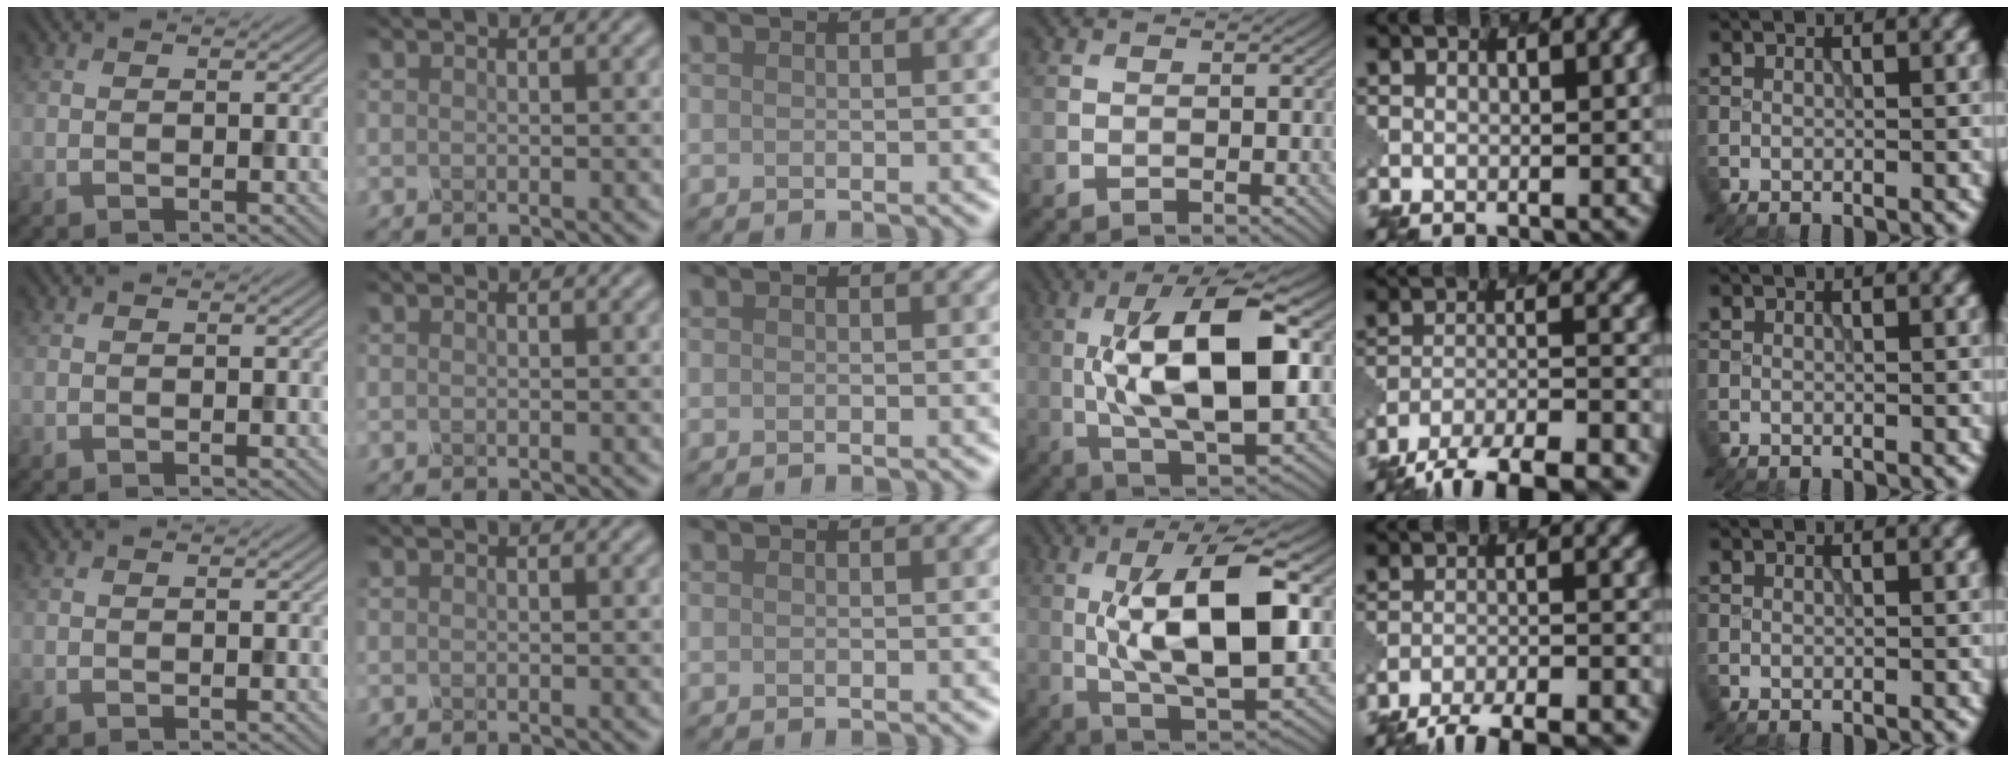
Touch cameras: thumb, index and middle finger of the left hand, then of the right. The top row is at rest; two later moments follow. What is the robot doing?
{"motion": "unscrew", "object": "spray bottle"}